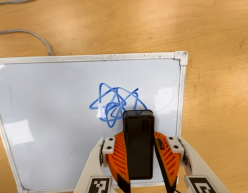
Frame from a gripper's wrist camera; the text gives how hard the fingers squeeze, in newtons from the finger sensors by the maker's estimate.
{"total": 6.5, "left": 6.2, "right": 6.8}